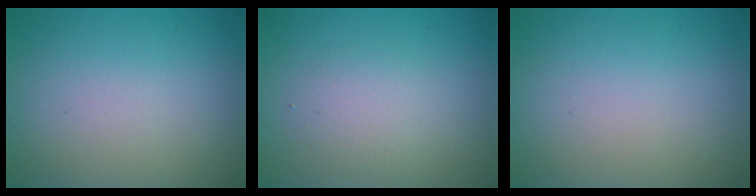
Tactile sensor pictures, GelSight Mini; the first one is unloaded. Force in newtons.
{"total": 2.3, "press": 2.3, "slide": 0.1}
{"total": 0.0}